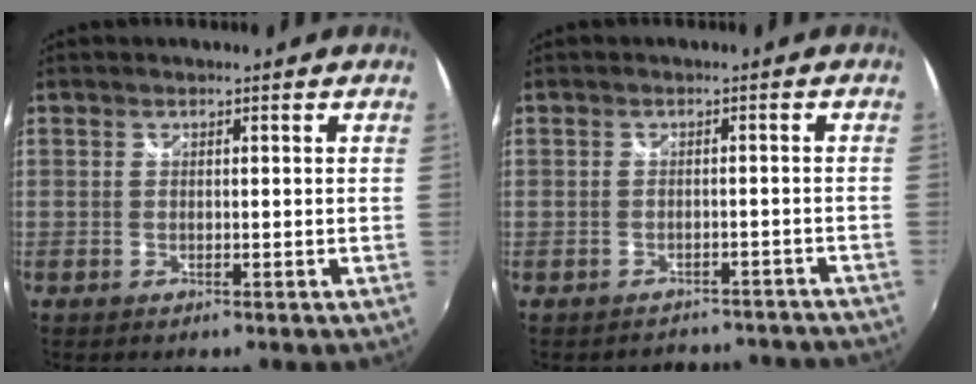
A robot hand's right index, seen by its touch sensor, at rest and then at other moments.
{"total": 9.7, "force": [-8.8, 3.7, 1.6], "torque": [-0.026, 0.022, -0.093]}